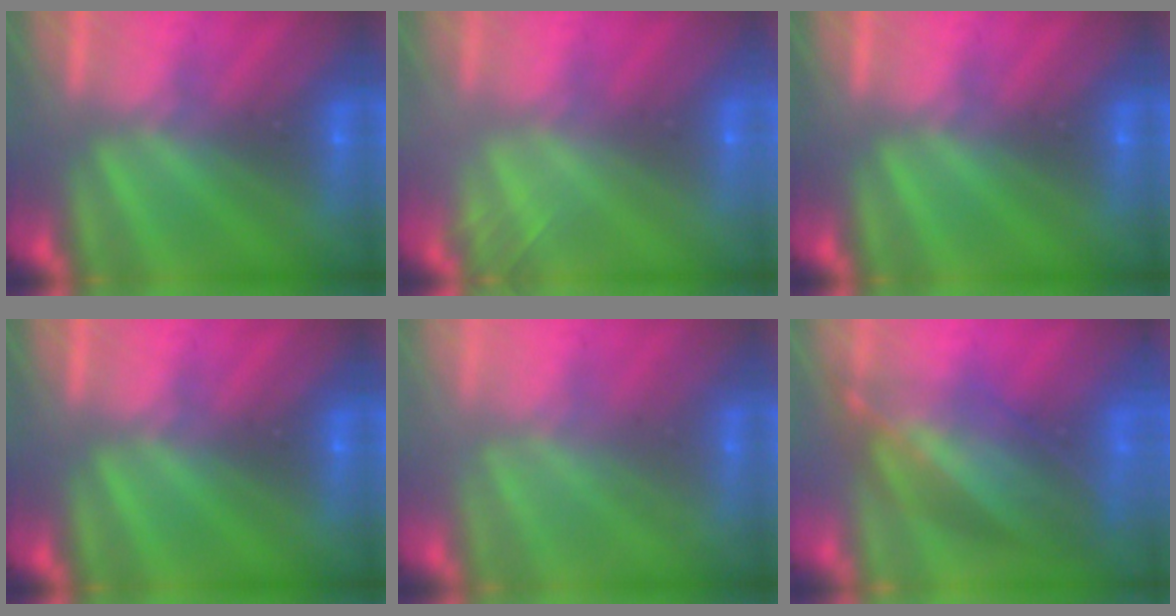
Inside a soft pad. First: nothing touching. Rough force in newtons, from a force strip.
{"total": 2.0}
{"total": 0.0}
{"total": 0.0}
{"total": 1.8}
{"total": 7.2}